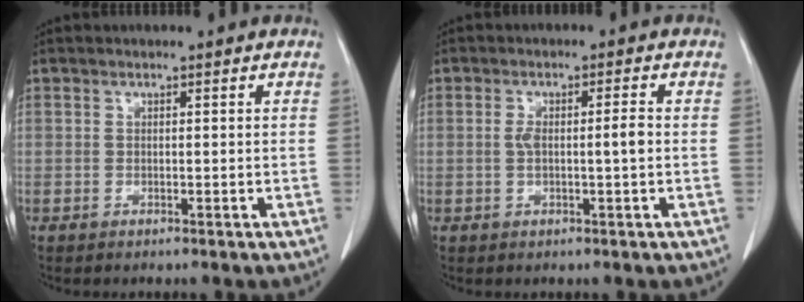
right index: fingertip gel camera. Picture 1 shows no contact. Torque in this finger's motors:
{"motor_torque": [0.07, 0.04, 0.05, 0.03]}